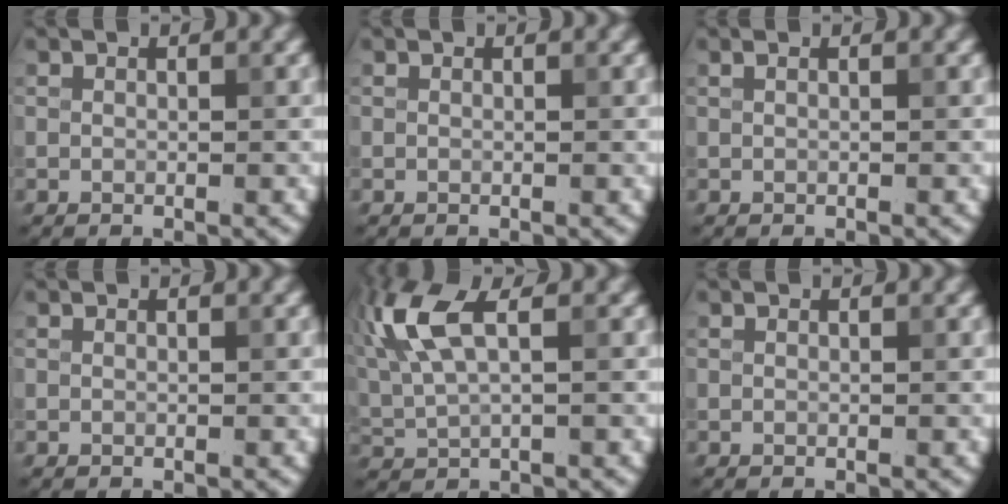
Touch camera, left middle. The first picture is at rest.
{"total": 0.0}
{"total": 0.5, "force": [0.2, 0.2, 0.4], "torque": [-0.012, 0.003, 0.000]}
{"total": 0.0}
{"total": 6.7, "force": [2.5, 2.5, 5.8], "torque": [-0.145, 0.014, 0.049]}
{"total": 0.0}